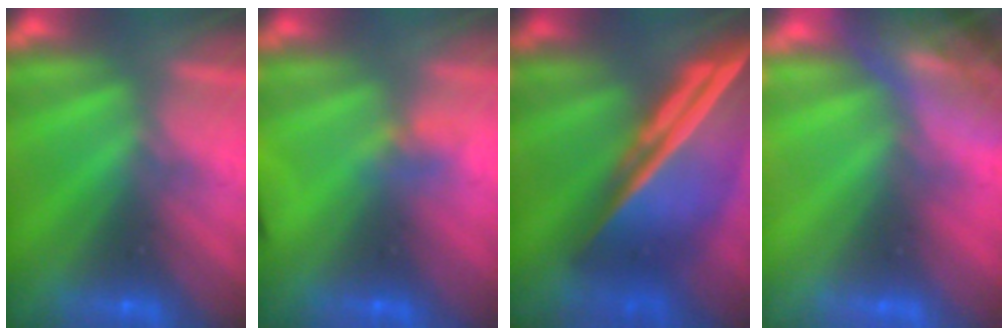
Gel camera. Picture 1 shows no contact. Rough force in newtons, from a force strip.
{"total": 3.5}
{"total": 7.6}
{"total": 9.7}